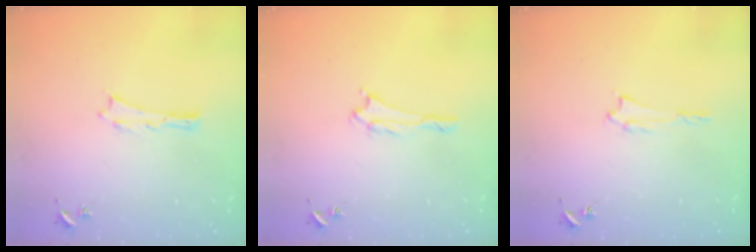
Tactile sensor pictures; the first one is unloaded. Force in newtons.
{"total": 1.6, "press": 1.6, "slide": 0.1}
{"total": 1.2, "press": 1.2, "slide": 0.1}